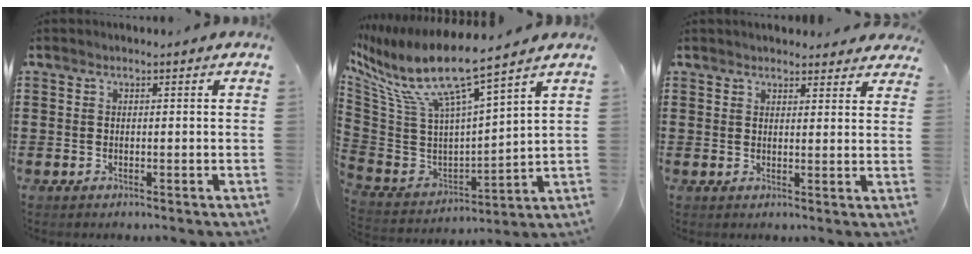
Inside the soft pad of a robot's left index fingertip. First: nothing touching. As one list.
[{"total": 10.8, "force": [7.2, 1.6, 7.9], "torque": [-0.182, -0.054, 0.115]}, {"total": 2.7, "force": [2.6, 0.5, 0.3], "torque": [-0.004, -0.007, 0.048]}]